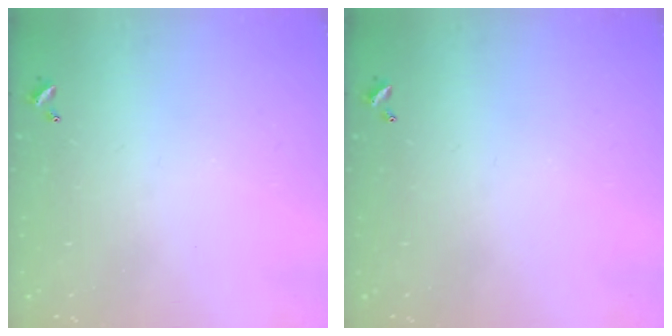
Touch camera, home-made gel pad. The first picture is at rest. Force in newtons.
{"total": 0.0}